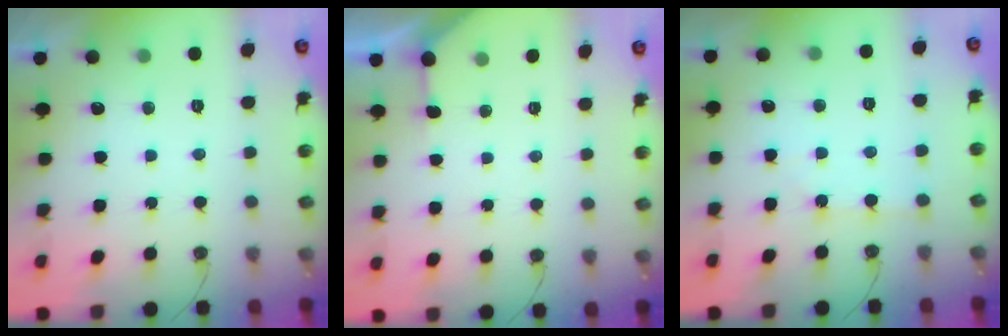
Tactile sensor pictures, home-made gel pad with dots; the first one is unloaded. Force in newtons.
{"total": 2.7, "press": 2.7, "slide": 0.3}
{"total": 2.1, "press": 2.1, "slide": 0.3}